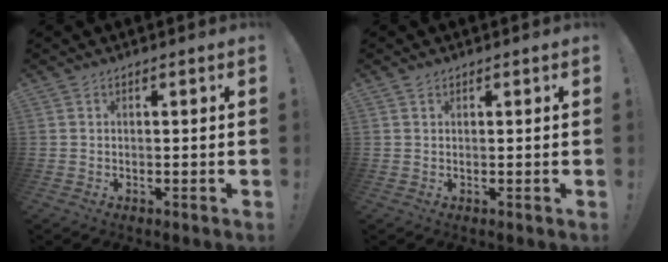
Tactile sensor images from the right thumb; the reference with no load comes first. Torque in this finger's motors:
{"motor_torque": [-0.02, 0.08, 0.22, 0.06, 0.00]}